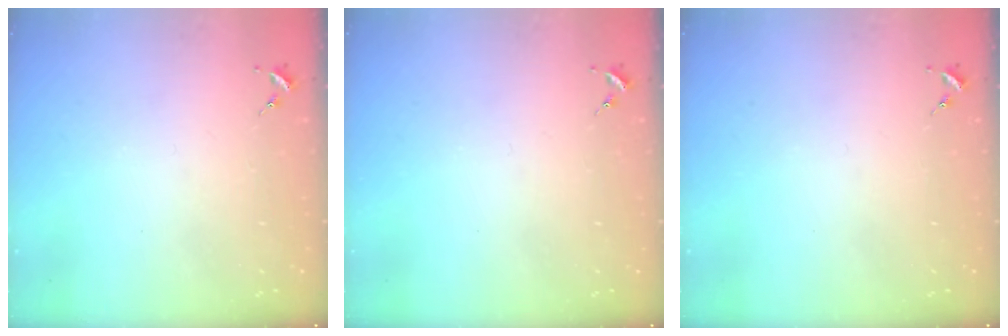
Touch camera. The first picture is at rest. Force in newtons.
{"total": 0.0}
{"total": 0.0}